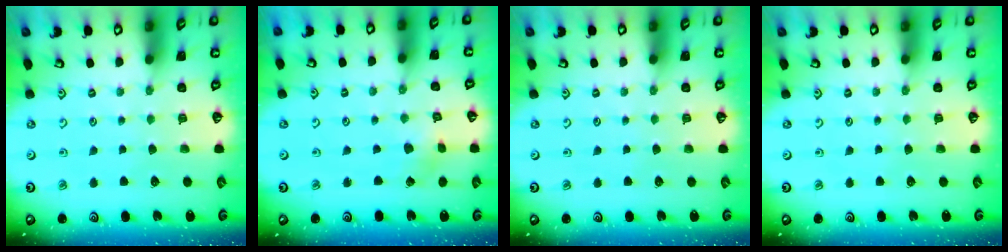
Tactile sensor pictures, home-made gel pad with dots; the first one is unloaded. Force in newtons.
{"total": 2.6, "press": 2.6, "slide": 0.3}
{"total": 0.0}
{"total": 0.0}